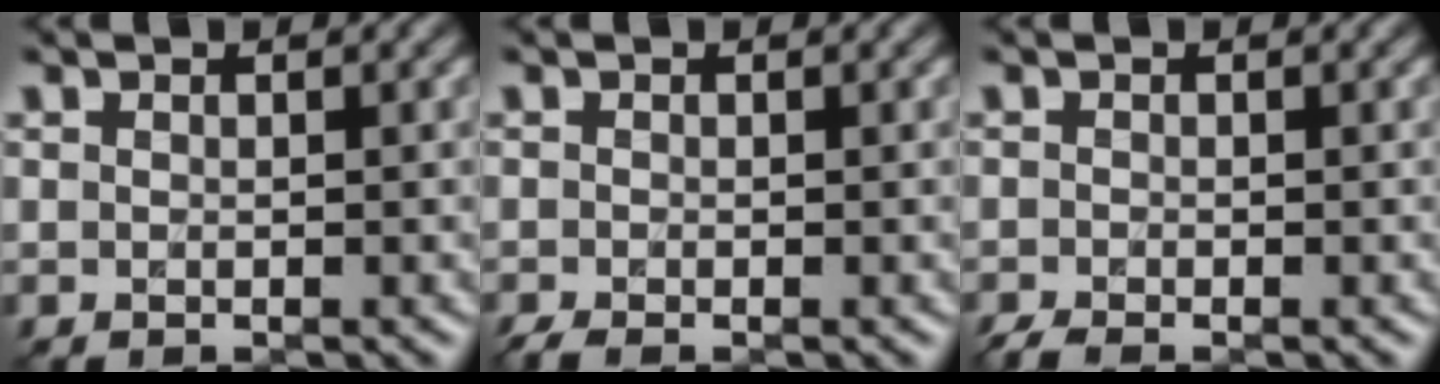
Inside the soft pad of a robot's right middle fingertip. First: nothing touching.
{"total": 1.0, "force": [-0.7, 0.0, 0.7], "torque": [-0.017, -0.004, -0.016]}
{"total": 1.3, "force": [-1.1, 0.0, 0.8], "torque": [-0.018, -0.005, -0.025]}